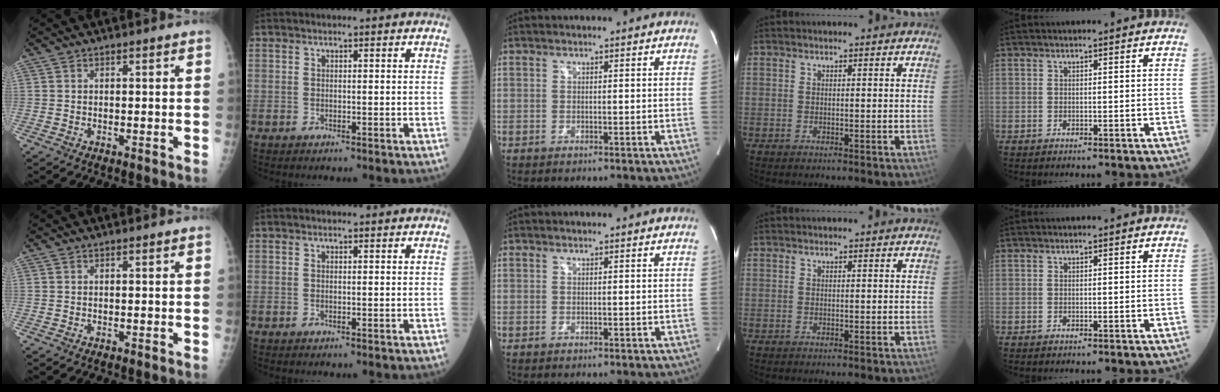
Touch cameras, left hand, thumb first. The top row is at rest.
{}